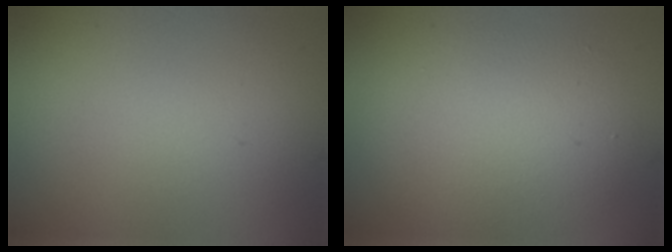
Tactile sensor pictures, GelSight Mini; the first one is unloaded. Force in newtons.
{"total": 5.3, "press": 5.3, "slide": 0.6}